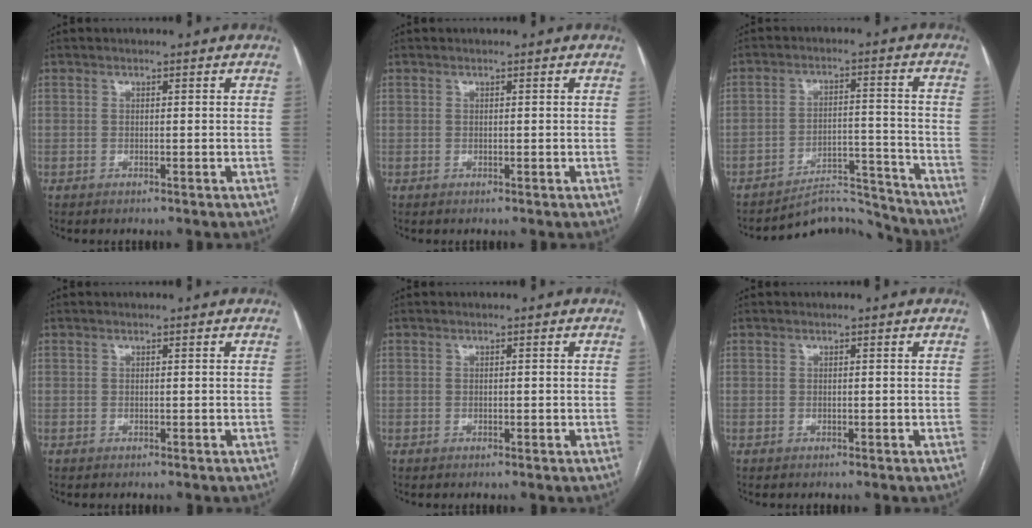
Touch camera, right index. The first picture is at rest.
{"total": 0.0}
{"total": 9.2, "force": [-9.1, 0.8, -1.0], "torque": [0.024, 0.042, -0.138]}
{"total": 0.0}
{"total": 0.5, "force": [-0.1, 0.3, 0.4], "torque": [-0.007, 0.000, 0.001]}
{"total": 0.0}